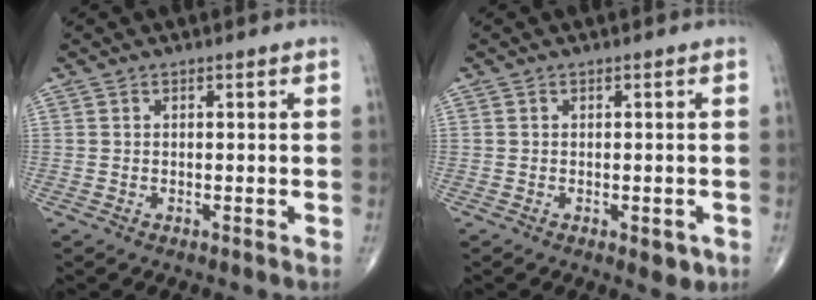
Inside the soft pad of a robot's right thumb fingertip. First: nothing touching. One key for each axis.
{"total": 2.7, "fx": -1.0, "fy": 1.5, "fz": 2.0, "tx": -0.012, "ty": -0.001, "tz": -0.008}